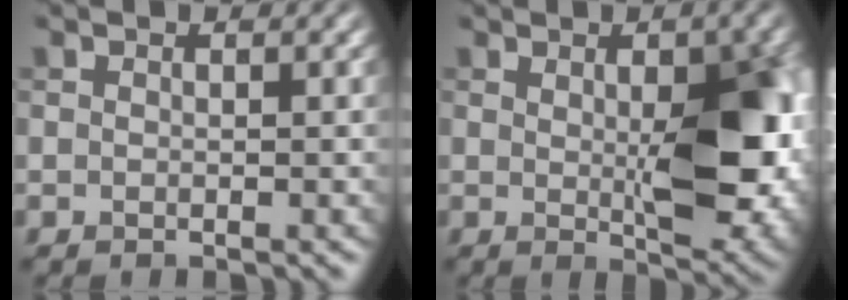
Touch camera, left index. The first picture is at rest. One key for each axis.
{"total": 9.4, "fx": 0.3, "fy": 3.8, "fz": 8.6, "tx": -0.121, "ty": -0.012, "tz": 0.016}